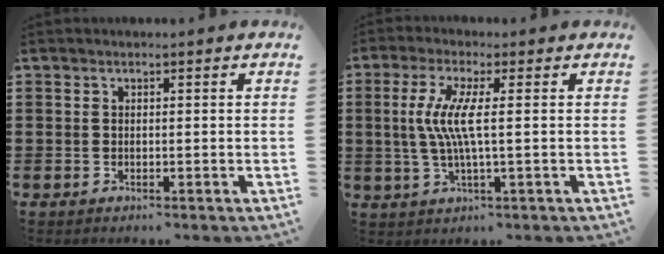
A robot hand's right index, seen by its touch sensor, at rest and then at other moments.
{"total": 6.6, "force": [0.3, 0.3, 6.5], "torque": [-0.152, -0.016, -0.007]}